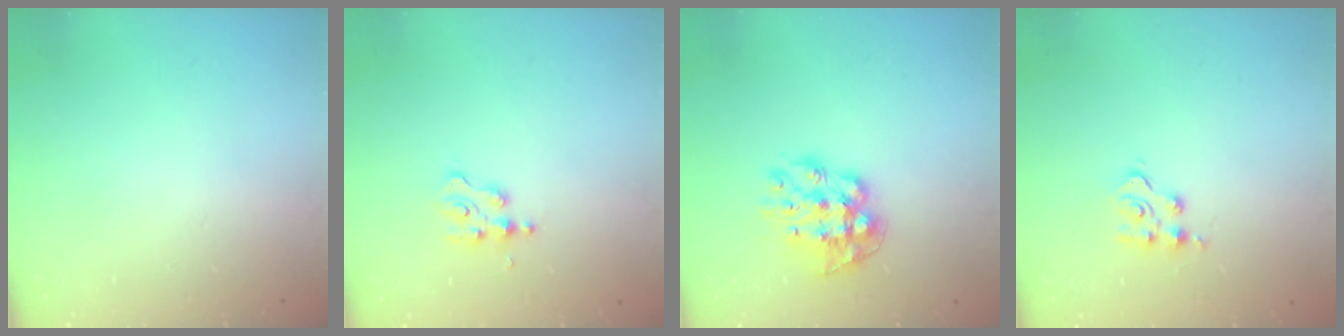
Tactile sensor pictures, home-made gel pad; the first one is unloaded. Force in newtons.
{"total": 3.1, "press": 3.1, "slide": 0.4}
{"total": 10.1, "press": 10.0, "slide": 0.8}
{"total": 5.1, "press": 5.1, "slide": 0.5}